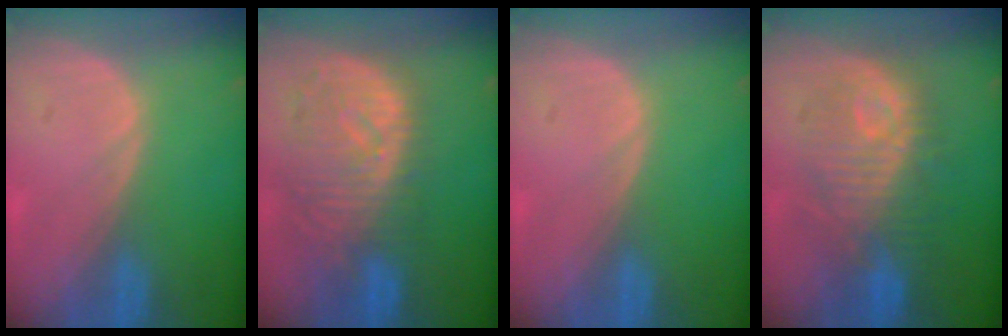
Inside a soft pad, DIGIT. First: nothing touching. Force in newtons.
{"total": 10.9, "press": 9.6, "slide": 5.1}
{"total": 0.0}
{"total": 10.0, "press": 10.0, "slide": 0.8}